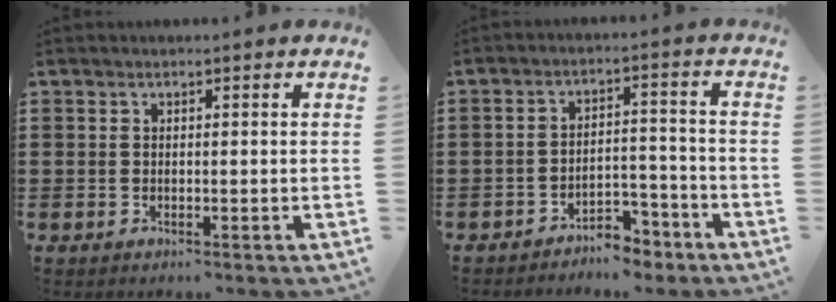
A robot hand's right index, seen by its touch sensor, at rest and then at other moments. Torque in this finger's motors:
{"motor_torque": [0.10, 0.12, 0.08, 0.01]}